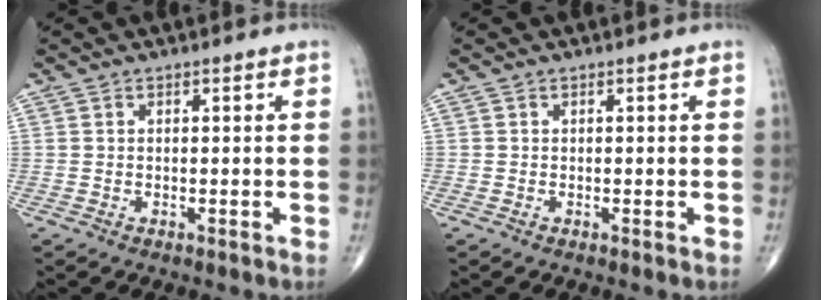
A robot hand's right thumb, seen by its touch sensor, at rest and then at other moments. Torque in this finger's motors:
{"motor_torque": [-0.23, 0.22, 0.11, 0.15, -0.01]}